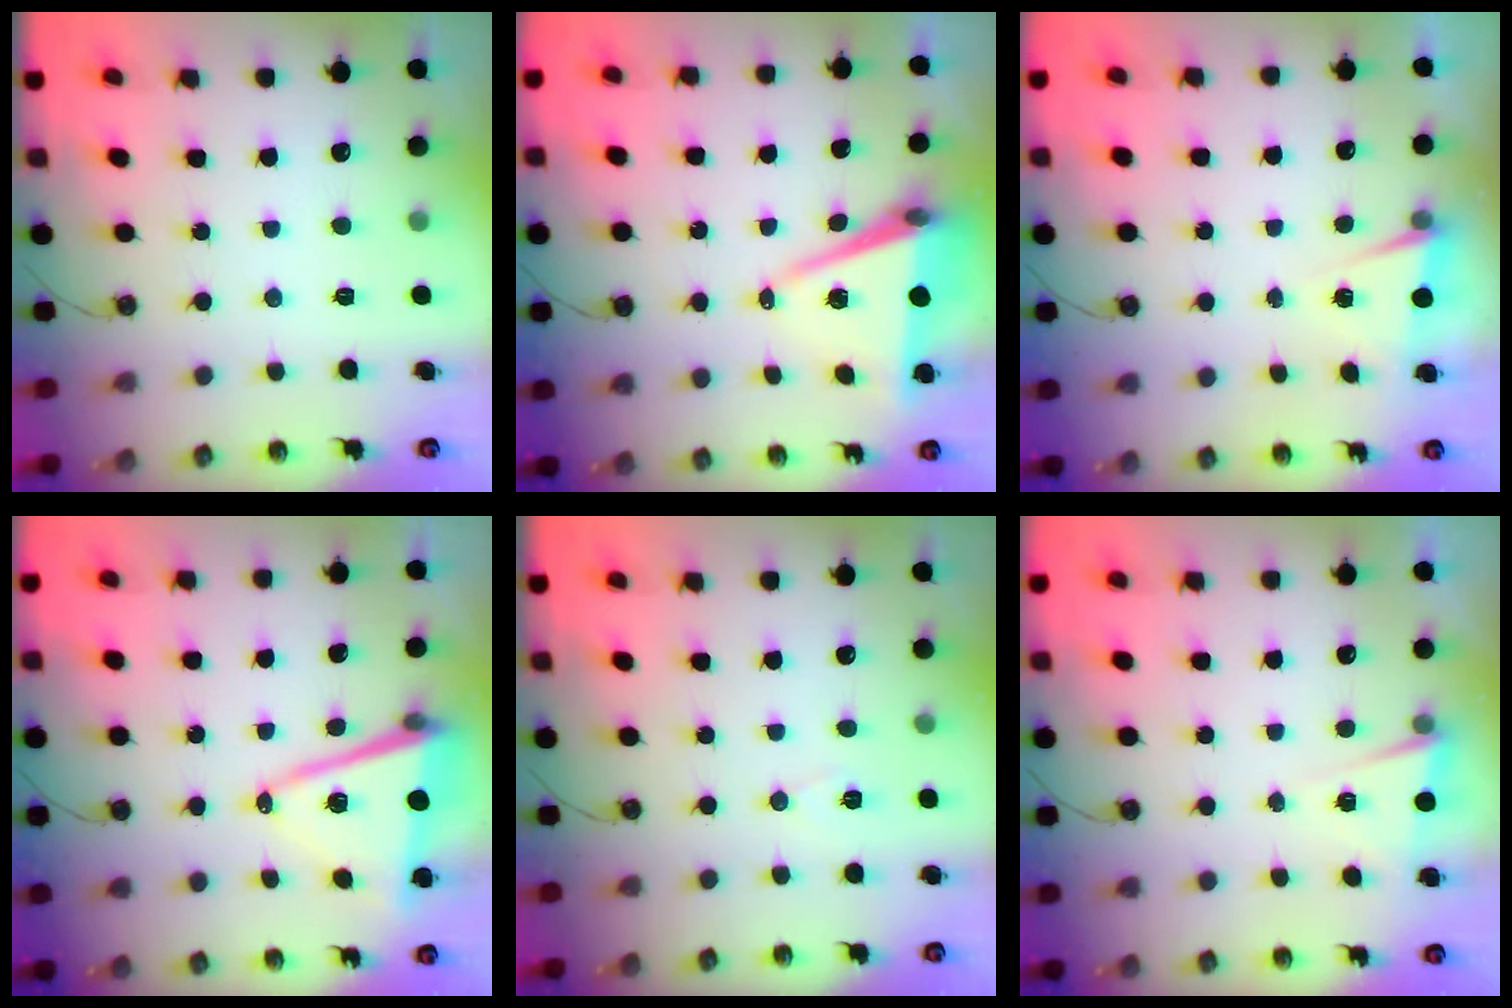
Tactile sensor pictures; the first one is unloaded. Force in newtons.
{"total": 7.9, "press": 6.6, "slide": 4.3}
{"total": 2.3, "press": 2.0, "slide": 1.1}
{"total": 11.3, "press": 11.1, "slide": 2.1}
{"total": 6.6, "press": 4.9, "slide": 4.5}
{"total": 3.0, "press": 2.8, "slide": 0.9}